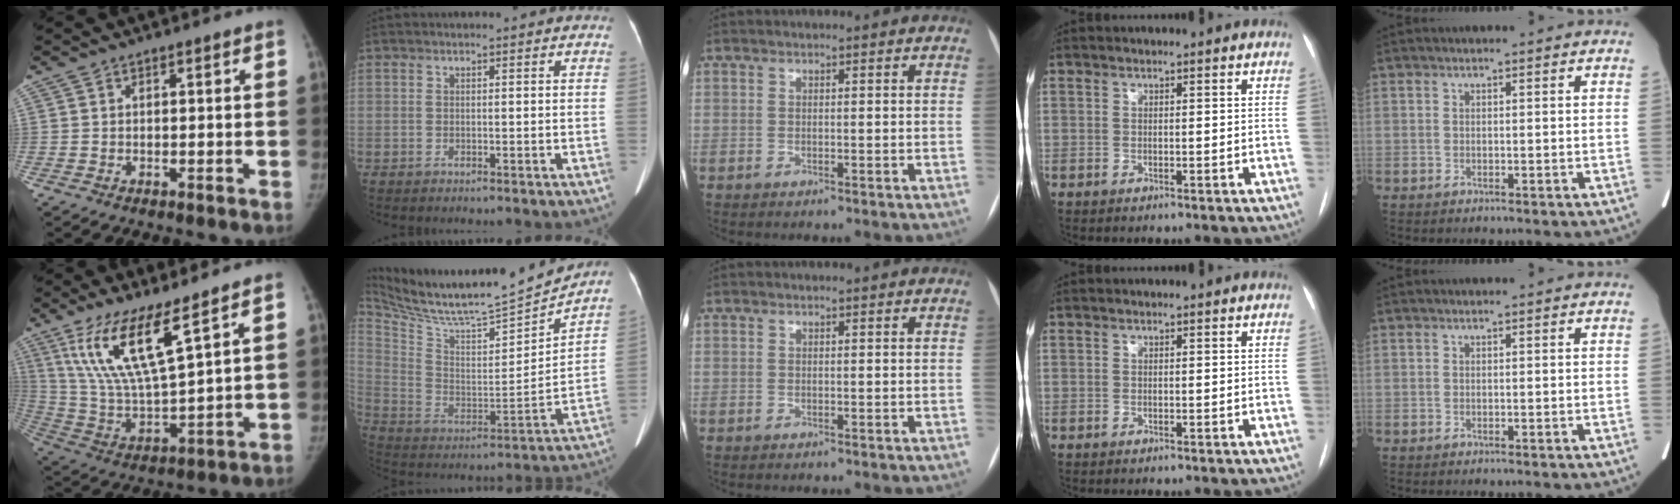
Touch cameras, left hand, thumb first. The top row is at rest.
{"thumb": {"total": 14.7, "force": [8.7, 2.9, 11.6], "torque": [-0.230, -0.050, 0.184]}, "index": {"total": 21.0, "force": [19.6, 0.4, 7.5], "torque": [-0.157, -0.047, 0.321]}}